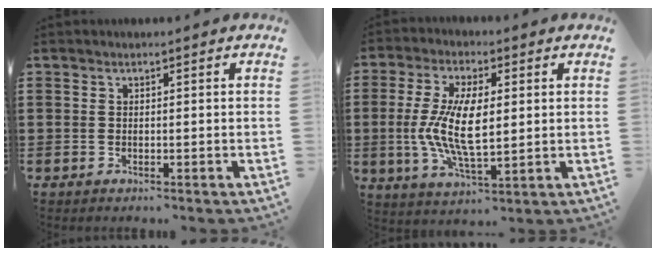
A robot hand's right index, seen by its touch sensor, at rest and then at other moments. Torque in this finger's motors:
{"motor_torque": [2.14, 0.00, 1.05, 0.21]}